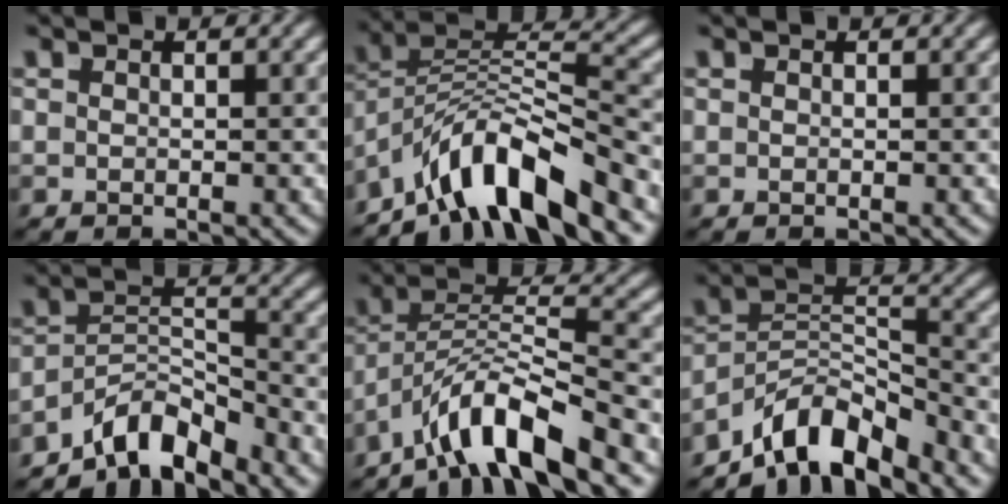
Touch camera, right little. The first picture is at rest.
{"total": 10.8, "force": [-4.2, 6.4, 7.7], "torque": [-0.125, -0.026, -0.060]}
{"total": 0.0}
{"total": 7.9, "force": [-5.4, 4.0, 4.1], "torque": [-0.056, -0.026, -0.082]}
{"total": 7.3, "force": [-2.8, 3.6, 5.7], "torque": [-0.099, -0.024, -0.037]}
{"total": 9.4, "force": [-5.6, 5.4, 5.3], "torque": [-0.079, -0.029, -0.085]}